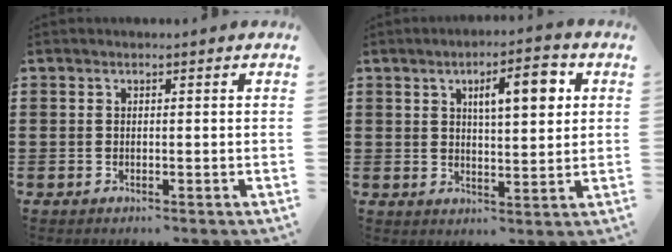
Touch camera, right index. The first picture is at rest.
{"total": 6.9, "force": [2.6, 2.0, 6.1], "torque": [-0.092, -0.004, 0.035]}